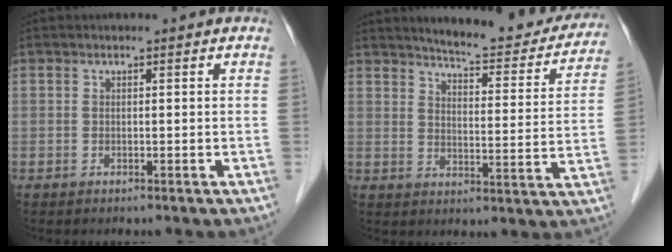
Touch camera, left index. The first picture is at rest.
{"total": 16.8, "force": [15.5, 3.0, 5.7], "torque": [-0.062, -0.043, 0.184]}